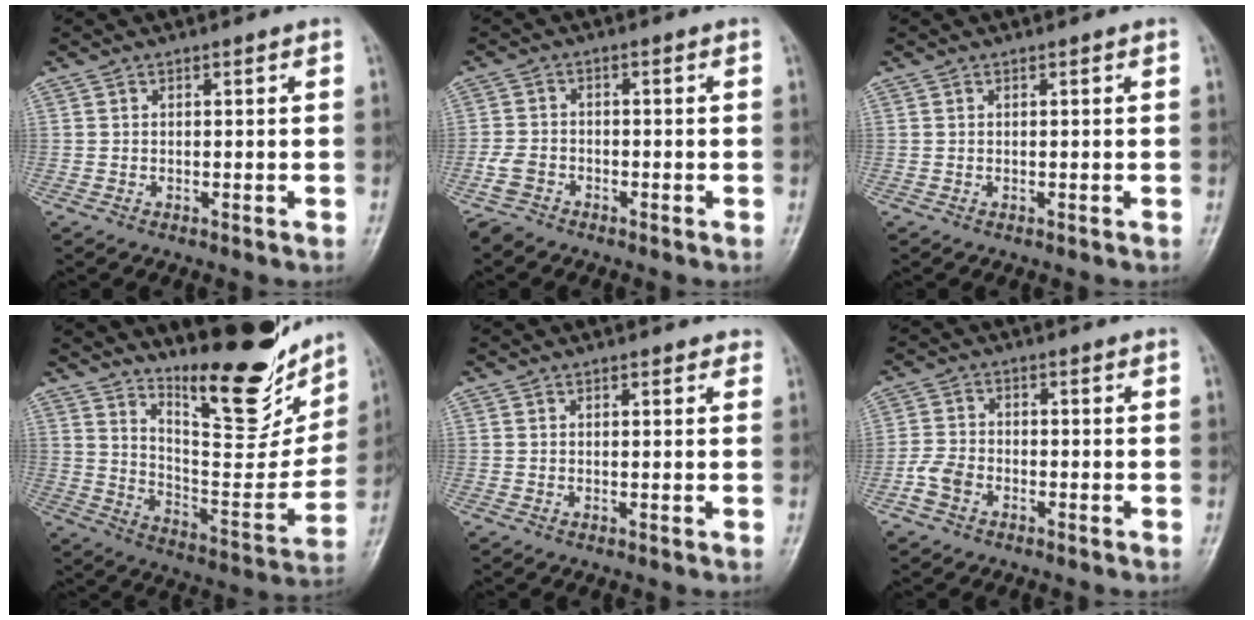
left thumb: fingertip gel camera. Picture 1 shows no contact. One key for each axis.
{"total": 3.4, "fx": -2.8, "fy": 1.8, "fz": 0.7, "tx": -0.020, "ty": 0.006, "tz": -0.061}
{"total": 0.0}
{"total": 21.1, "fx": 15.7, "fy": 6.5, "fz": 12.5, "tx": -0.135, "ty": -0.113, "tz": 0.250}
{"total": 1.5, "fx": 1.0, "fy": 0.8, "fz": 0.8, "tx": -0.001, "ty": -0.002, "tz": 0.007}
{"total": 4.4, "fx": -2.2, "fy": 3.0, "fz": 2.3, "tx": -0.043, "ty": 0.010, "tz": -0.047}